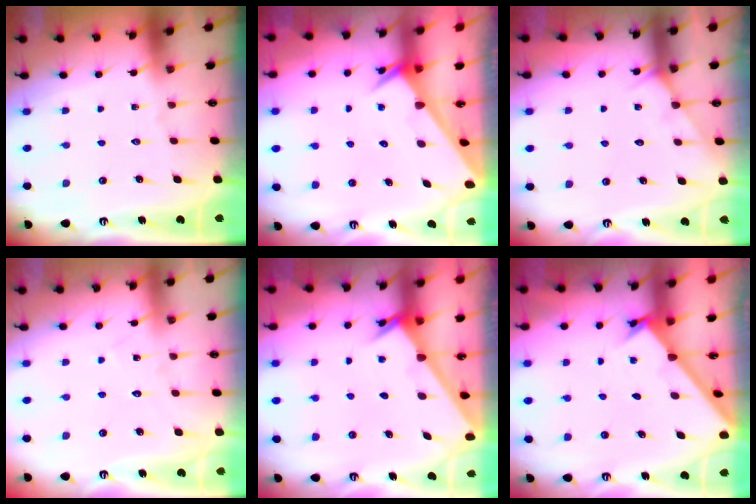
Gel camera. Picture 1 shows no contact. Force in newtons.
{"total": 2.4, "press": 2.4, "slide": 0.0}
{"total": 4.8, "press": 4.8, "slide": 0.5}
{"total": 6.1, "press": 6.1, "slide": 0.1}
{"total": 2.6, "press": 2.6, "slide": 0.2}
{"total": 1.6, "press": 1.6, "slide": 0.1}